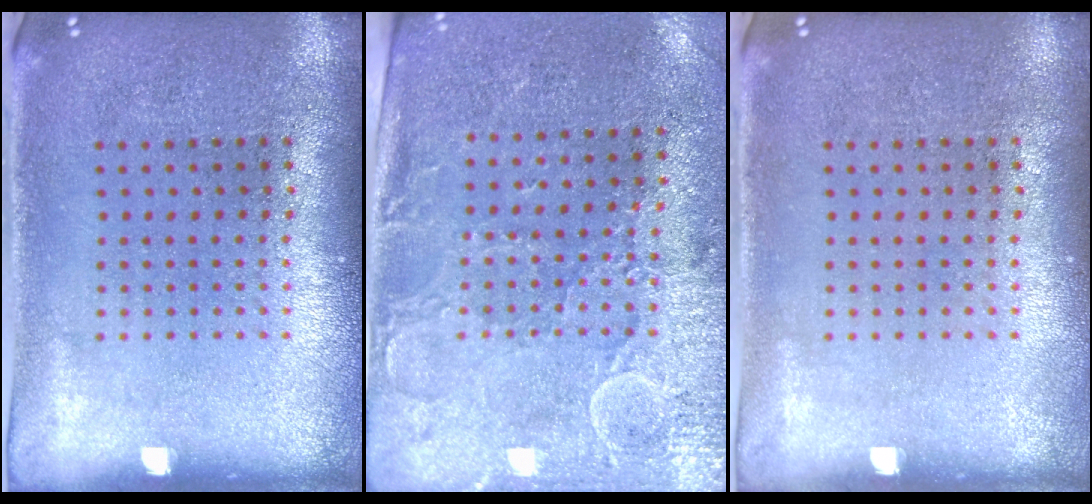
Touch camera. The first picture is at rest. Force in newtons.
{"total": 3.0, "press": 2.6, "slide": 1.5}
{"total": 0.0}